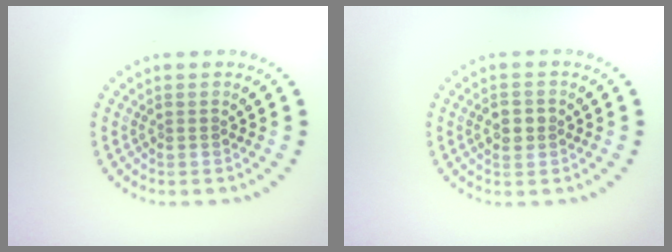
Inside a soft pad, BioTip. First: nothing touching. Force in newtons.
{"total": 2.4, "press": 2.4, "slide": 0.0}